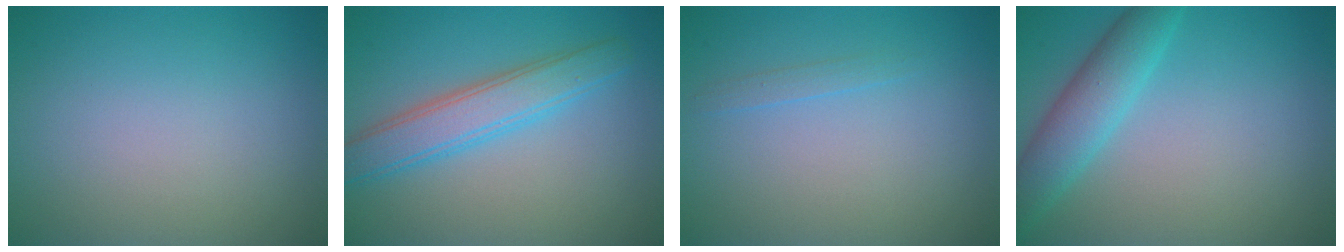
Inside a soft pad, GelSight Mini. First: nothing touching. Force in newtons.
{"total": 4.3, "press": 4.3, "slide": 0.0}
{"total": 0.7, "press": 0.7, "slide": 0.1}
{"total": 4.3, "press": 4.3, "slide": 0.3}